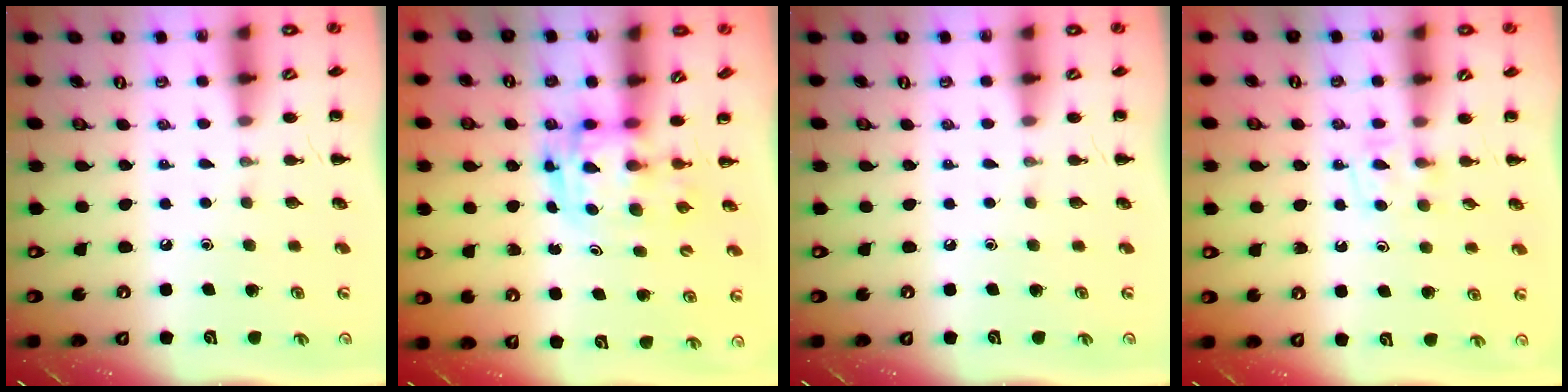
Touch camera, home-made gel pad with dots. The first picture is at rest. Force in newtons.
{"total": 3.0, "press": 3.0, "slide": 0.5}
{"total": 0.0}
{"total": 3.9, "press": 3.5, "slide": 1.6}